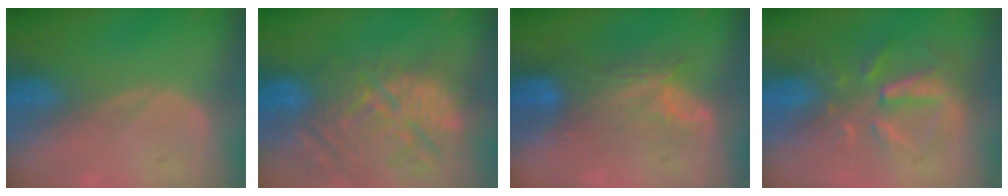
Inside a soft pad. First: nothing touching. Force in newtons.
{"total": 14.9, "press": 12.9, "slide": 7.4}
{"total": 8.0, "press": 7.5, "slide": 3.0}
{"total": 8.2, "press": 7.4, "slide": 3.5}